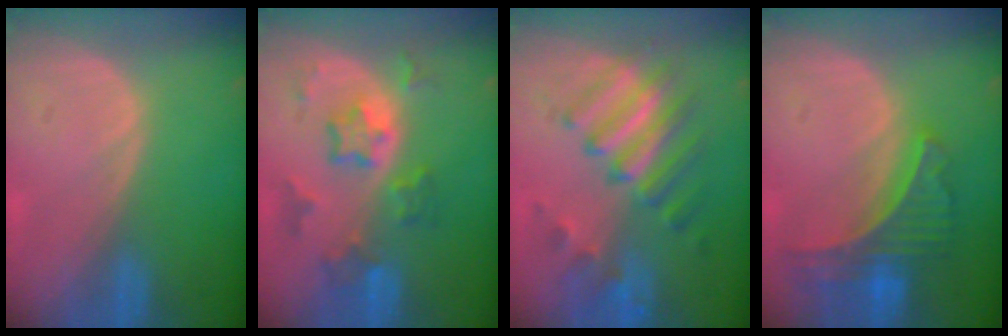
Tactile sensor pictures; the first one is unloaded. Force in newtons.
{"total": 7.2, "press": 6.5, "slide": 3.1}
{"total": 8.7, "press": 8.3, "slide": 2.4}
{"total": 7.8, "press": 6.8, "slide": 3.8}